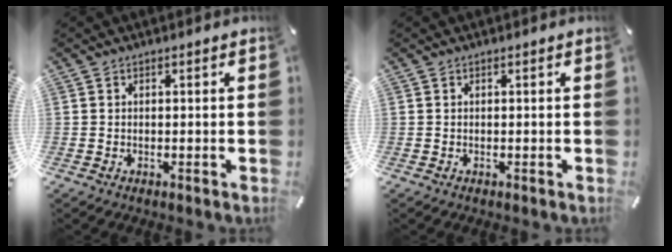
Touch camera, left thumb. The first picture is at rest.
{"total": 0.0}